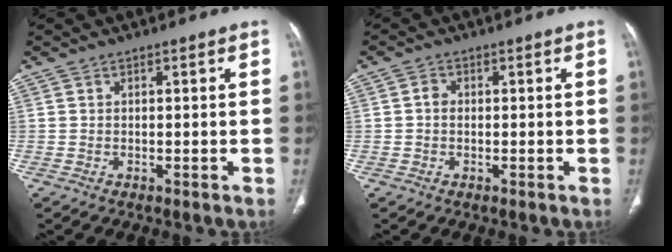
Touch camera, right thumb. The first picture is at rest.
{"total": 1.6, "force": [0.0, 1.3, 0.9], "torque": [-0.011, 0.004, -0.003]}